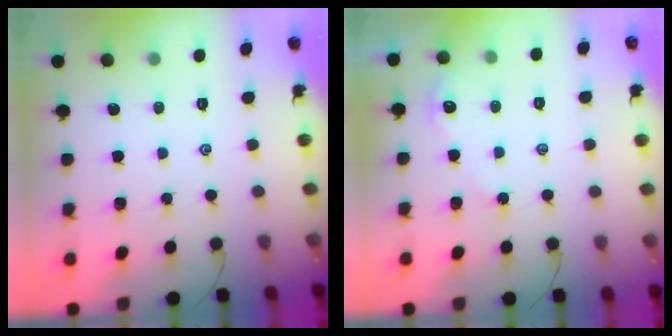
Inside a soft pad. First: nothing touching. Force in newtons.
{"total": 2.7, "press": 2.7, "slide": 0.3}